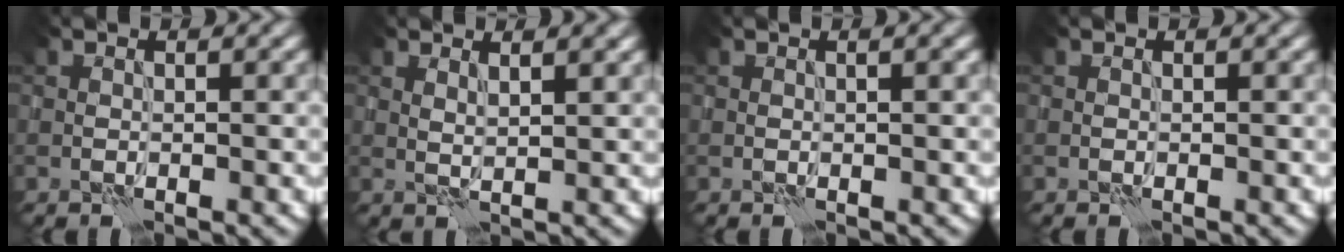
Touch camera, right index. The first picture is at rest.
{"total": 2.1, "force": [1.2, 0.4, 1.6], "torque": [-0.025, 0.003, 0.018]}
{"total": 1.1, "force": [0.5, 0.0, 1.0], "torque": [-0.018, 0.004, 0.004]}
{"total": 0.0}